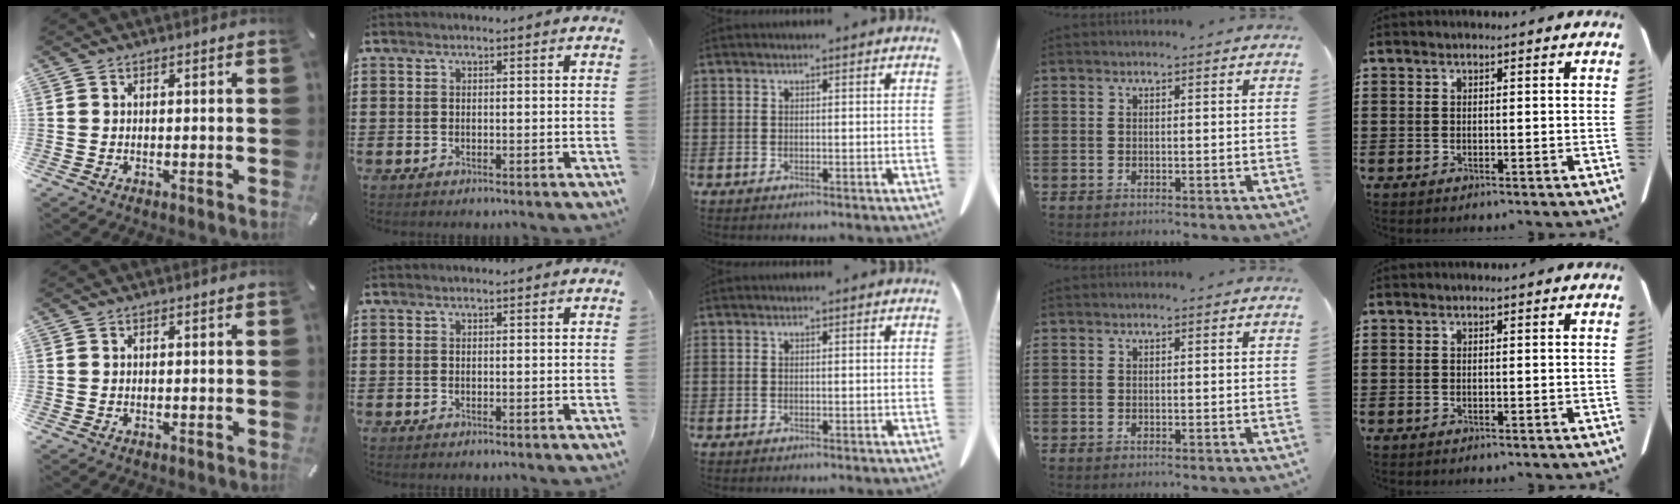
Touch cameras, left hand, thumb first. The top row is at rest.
{}